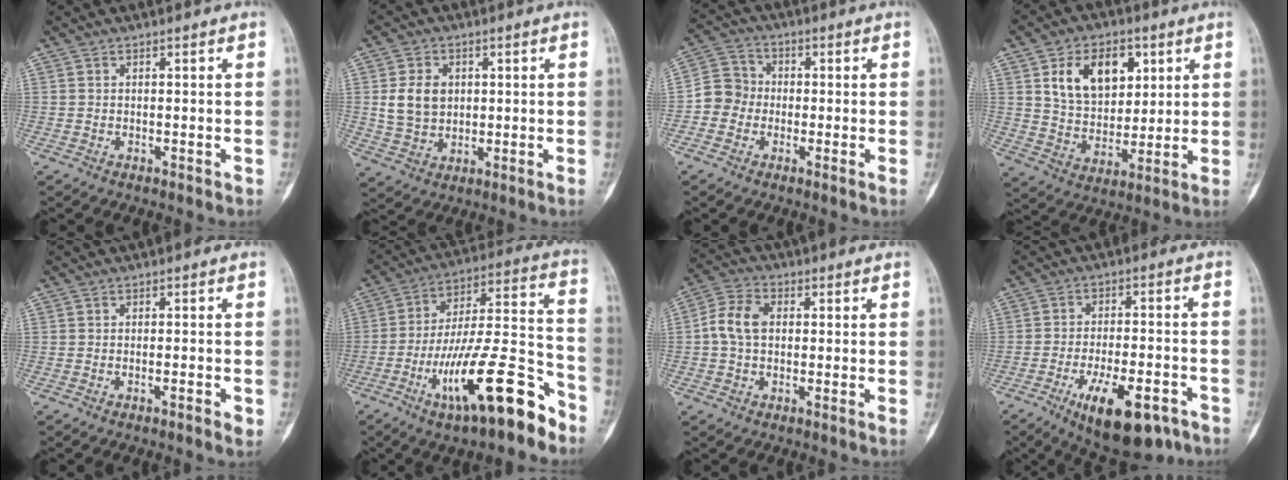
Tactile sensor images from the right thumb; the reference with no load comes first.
{"total": 7.6, "force": [1.3, 5.8, 4.8], "torque": [-0.072, -0.006, 0.031]}
{"total": 5.8, "force": [-1.4, 5.3, 2.0], "torque": [-0.016, 0.019, -0.043]}
{"total": 13.8, "force": [5.2, 9.1, 9.0], "torque": [-0.110, -0.019, 0.098]}
{"total": 1.6, "force": [-0.8, 0.2, 1.4], "torque": [-0.027, 0.002, -0.011]}
{"total": 22.0, "force": [-12.1, 5.6, 17.5], "torque": [-0.291, 0.075, -0.200]}
{"total": 6.6, "force": [0.2, 4.4, 5.0], "torque": [-0.102, 0.018, -0.006]}
{"total": 14.7, "force": [-7.9, 5.6, 11.1], "torque": [-0.165, 0.031, -0.109]}